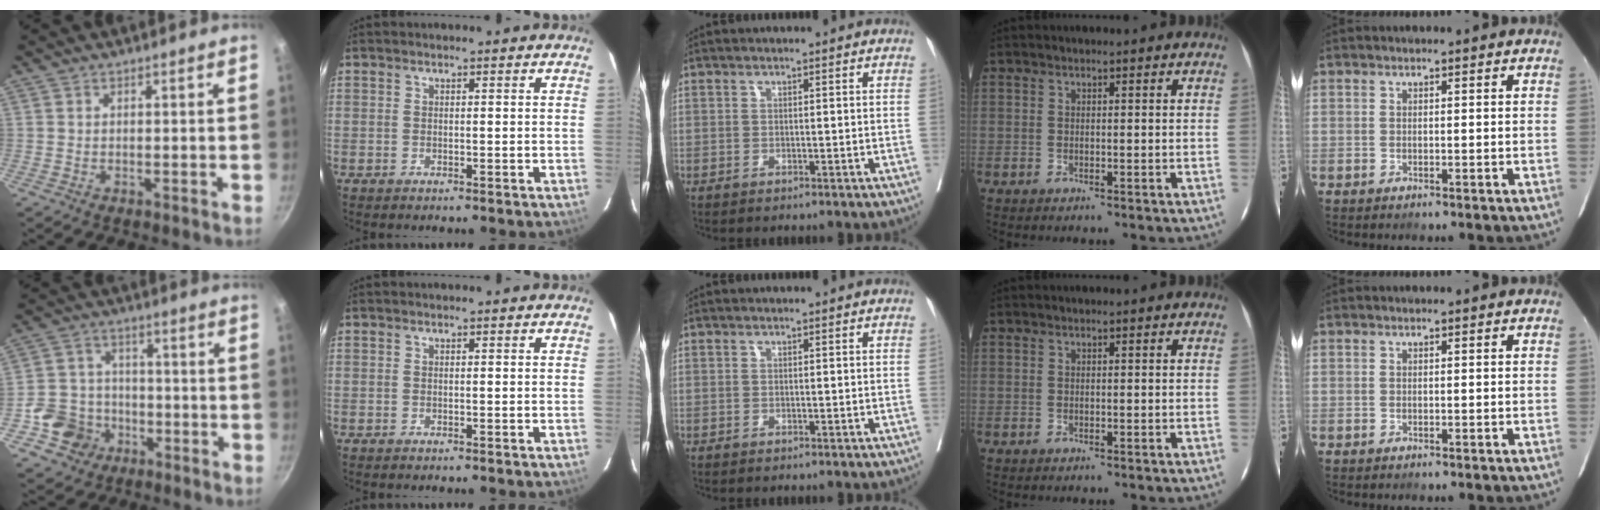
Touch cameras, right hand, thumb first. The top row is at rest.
{"thumb": {"total": 9.6, "force": [-4.0, 8.3, 2.7], "torque": [-0.023, 0.030, -0.068]}}